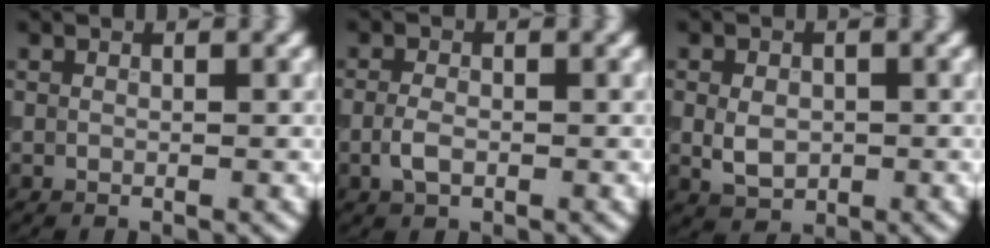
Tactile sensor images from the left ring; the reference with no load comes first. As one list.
[{"total": 2.0, "force": [-0.6, 1.1, 1.5], "torque": [-0.033, 0.000, -0.016]}, {"total": 2.9, "force": [-0.2, 2.2, 1.9], "torque": [-0.038, -0.003, -0.005]}]